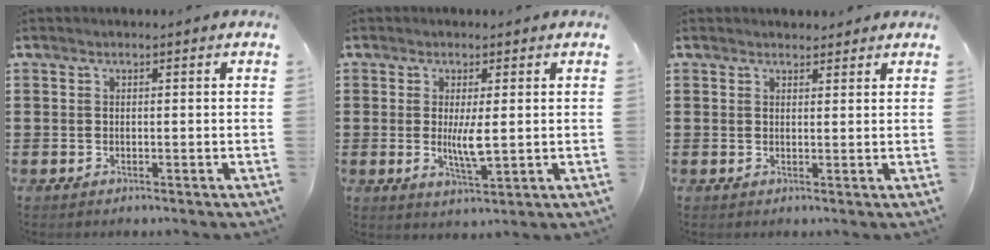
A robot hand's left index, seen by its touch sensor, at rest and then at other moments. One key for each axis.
{"total": 4.6, "fx": 0.2, "fy": 0.9, "fz": 4.5, "tx": -0.074, "ty": -0.005, "tz": 0.002}
{"total": 1.8, "fx": 1.7, "fy": 0.6, "fz": 0.1, "tx": 0.002, "ty": 0.002, "tz": 0.031}